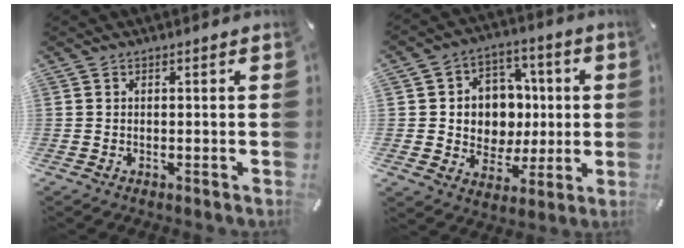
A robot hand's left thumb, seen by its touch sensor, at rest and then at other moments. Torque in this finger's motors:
{"motor_torque": [1.47, 1.44, 0.50, 0.41, 0.08]}